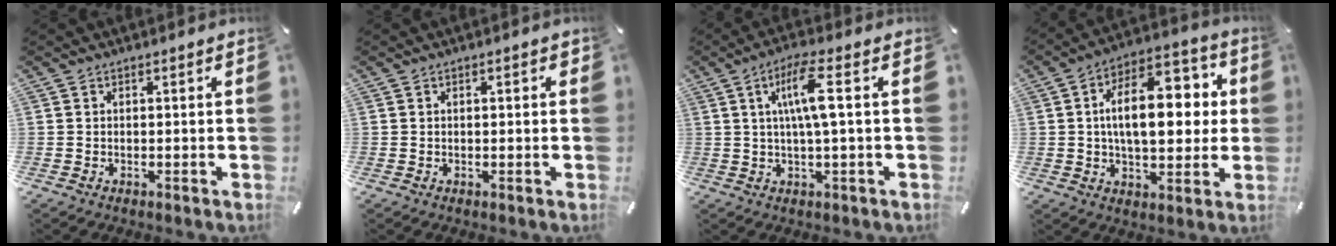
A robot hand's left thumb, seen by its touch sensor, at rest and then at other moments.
{"total": 0.6, "force": [0.1, 0.4, 0.5], "torque": [-0.002, 0.000, -0.002]}
{"total": 9.0, "force": [1.7, 1.5, 8.7], "torque": [-0.168, 0.005, 0.025]}
{"total": 17.7, "force": [2.5, 9.7, 14.6], "torque": [-0.225, 0.002, 0.037]}